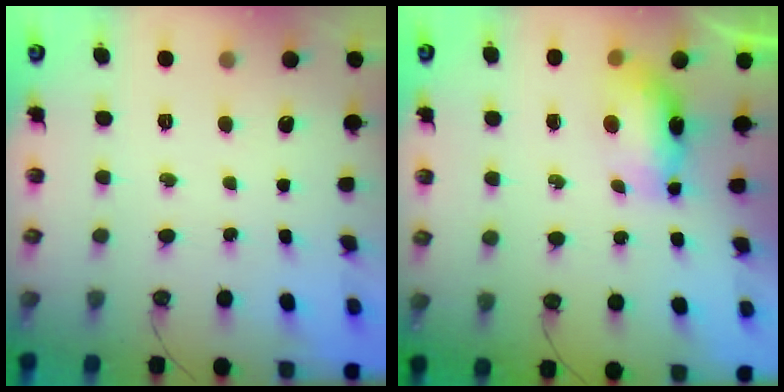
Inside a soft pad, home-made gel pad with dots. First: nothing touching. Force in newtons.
{"total": 8.1, "press": 7.8, "slide": 2.3}